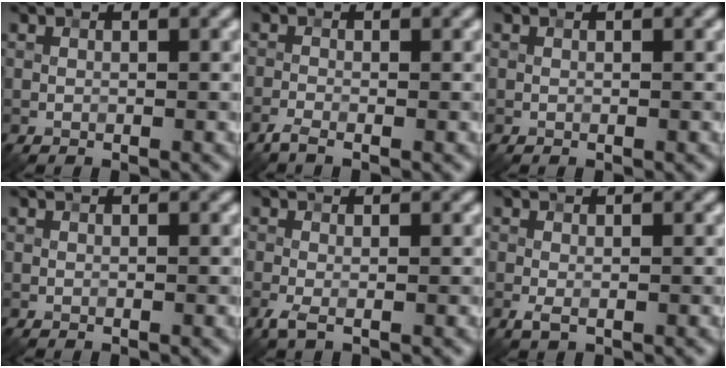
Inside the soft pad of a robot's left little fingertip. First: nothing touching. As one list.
[{"total": 1.5, "force": [-1.1, 0.2, 0.9], "torque": [-0.022, -0.004, -0.029]}, {"total": 0.0}, {"total": 0.0}, {"total": 1.6, "force": [-0.7, 0.4, 1.4], "torque": [-0.036, -0.005, -0.017]}, {"total": 1.2, "force": [-0.4, 0.3, 1.1], "torque": [-0.025, -0.004, -0.007]}]